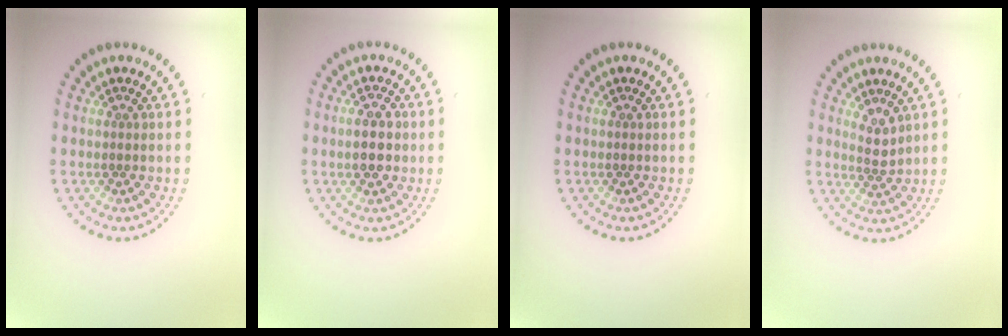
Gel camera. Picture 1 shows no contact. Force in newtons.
{"total": 3.0, "press": 3.0, "slide": 0.1}
{"total": 0.0}
{"total": 1.8, "press": 1.3, "slide": 1.2}